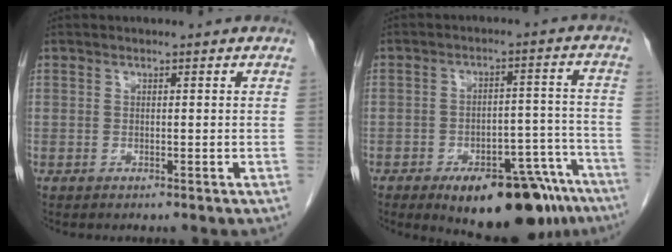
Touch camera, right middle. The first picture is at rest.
{"total": 17.2, "force": [-12.3, 6.2, 10.2], "torque": [-0.078, 0.027, -0.169]}